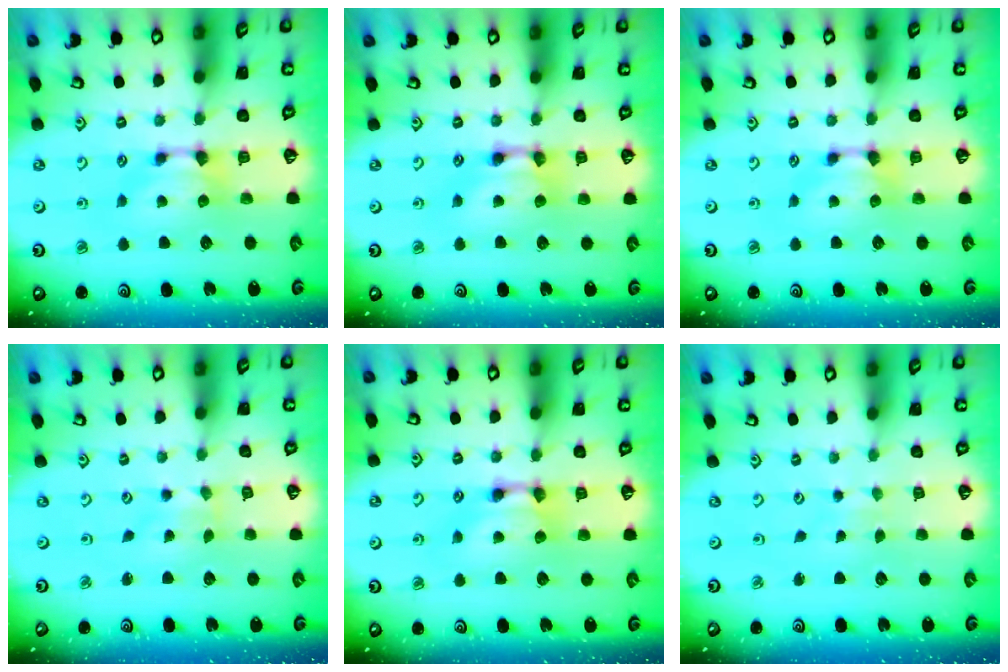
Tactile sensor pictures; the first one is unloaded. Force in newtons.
{"total": 2.2, "press": 2.2, "slide": 0.1}
{"total": 0.0}
{"total": 3.4, "press": 3.3, "slide": 0.8}
{"total": 2.1, "press": 2.1, "slide": 0.1}
{"total": 5.1, "press": 5.1, "slide": 0.2}